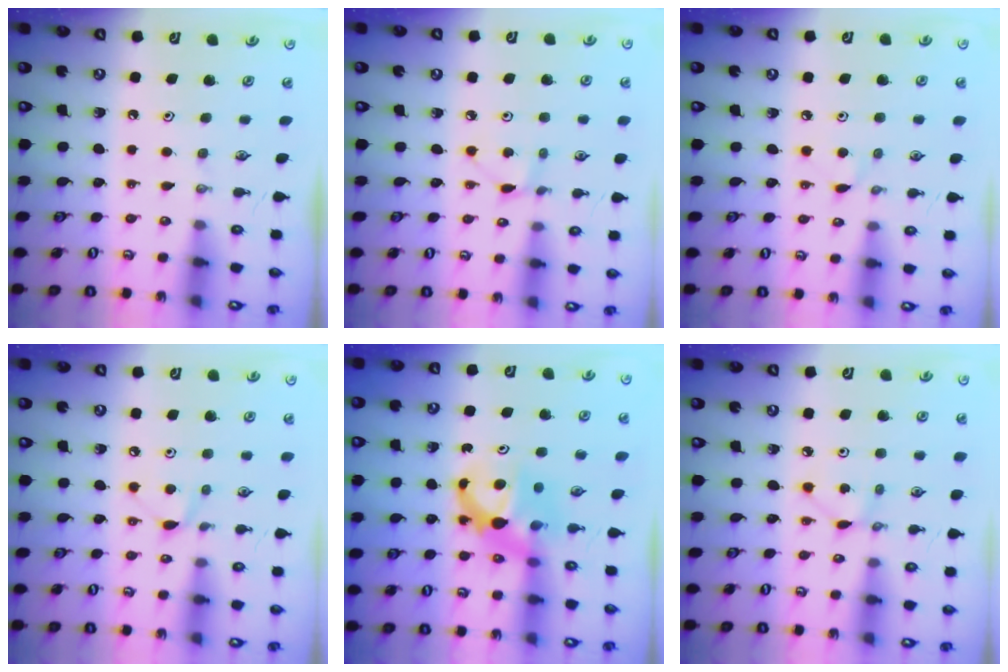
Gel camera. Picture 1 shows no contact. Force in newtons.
{"total": 3.5, "press": 3.5, "slide": 0.4}
{"total": 3.9, "press": 3.8, "slide": 0.5}
{"total": 5.5, "press": 5.5, "slide": 0.7}
{"total": 6.3, "press": 6.3, "slide": 0.5}
{"total": 2.3, "press": 2.3, "slide": 0.0}